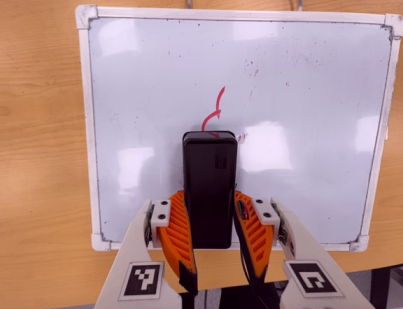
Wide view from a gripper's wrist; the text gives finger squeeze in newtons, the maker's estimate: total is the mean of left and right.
{"total": 7.7, "left": 6.2, "right": 9.1}